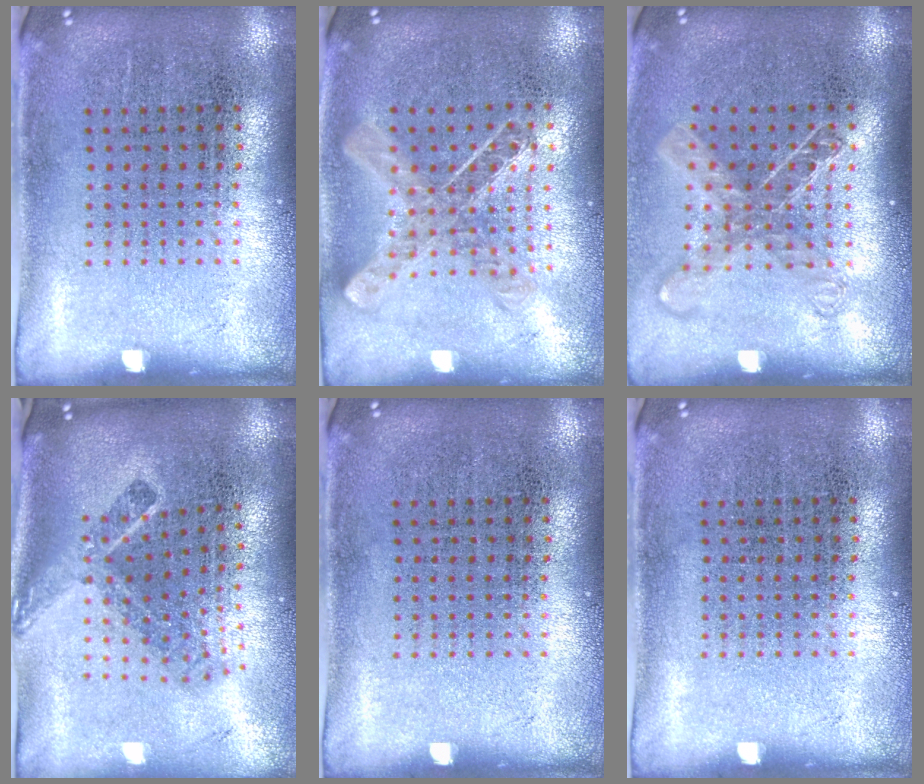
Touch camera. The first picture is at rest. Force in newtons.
{"total": 0.8, "press": 0.8, "slide": 0.0}
{"total": 1.4, "press": 1.2, "slide": 0.8}
{"total": 2.2, "press": 1.5, "slide": 1.7}
{"total": 0.0}
{"total": 0.0}